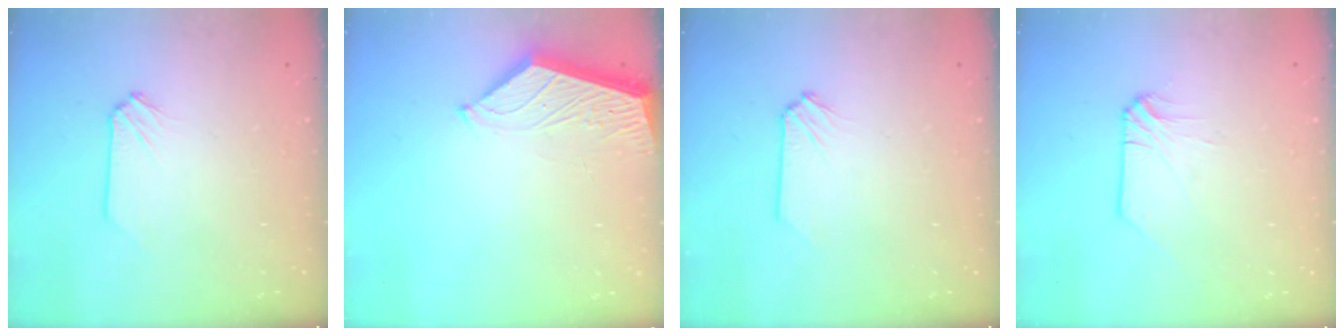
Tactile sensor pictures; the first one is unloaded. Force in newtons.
{"total": 3.9, "press": 3.9, "slide": 0.4}
{"total": 0.0}
{"total": 0.0}